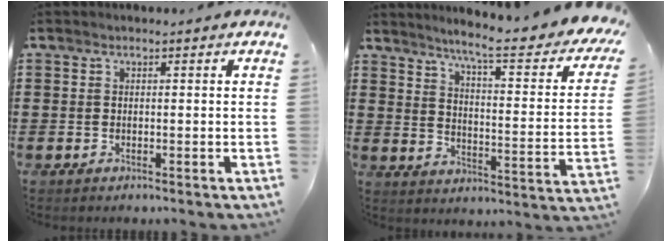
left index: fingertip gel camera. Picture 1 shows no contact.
{"total": 7.4, "force": [5.8, -0.3, 4.5], "torque": [-0.096, -0.045, 0.086]}